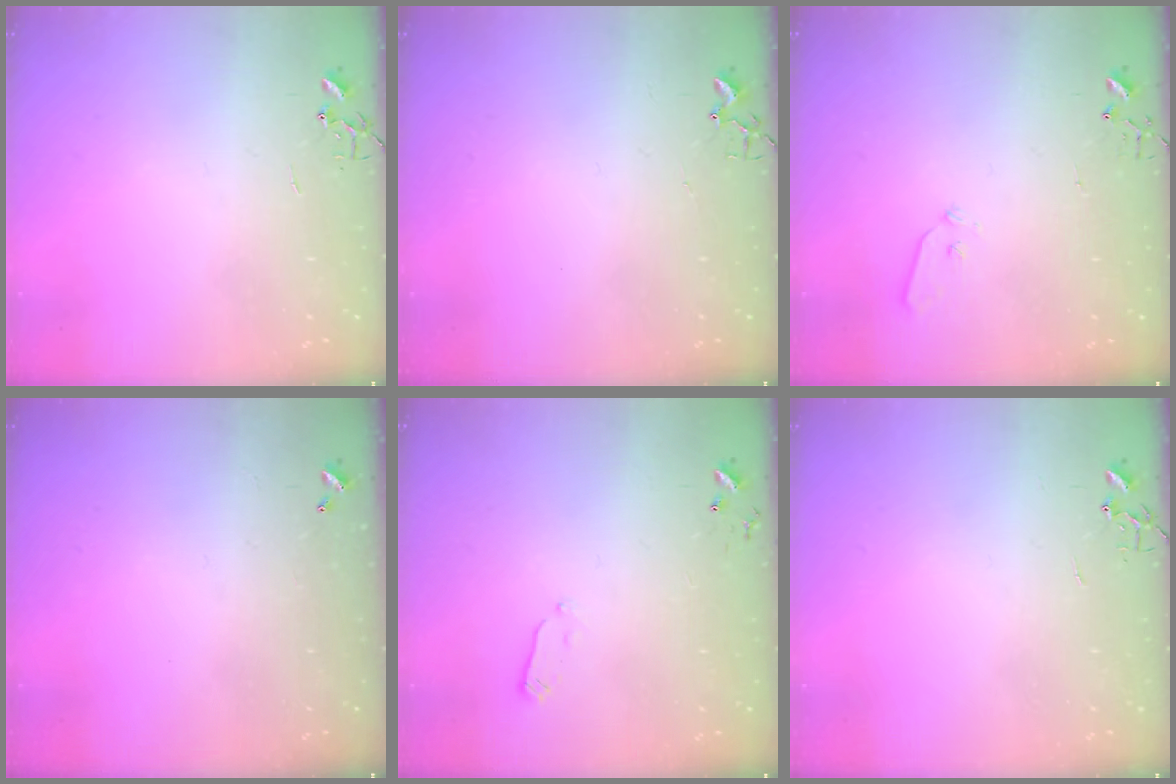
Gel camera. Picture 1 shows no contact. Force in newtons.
{"total": 1.9, "press": 1.9, "slide": 0.2}
{"total": 4.4, "press": 4.4, "slide": 0.7}
{"total": 0.0}
{"total": 3.5, "press": 3.4, "slide": 1.0}
{"total": 0.0}